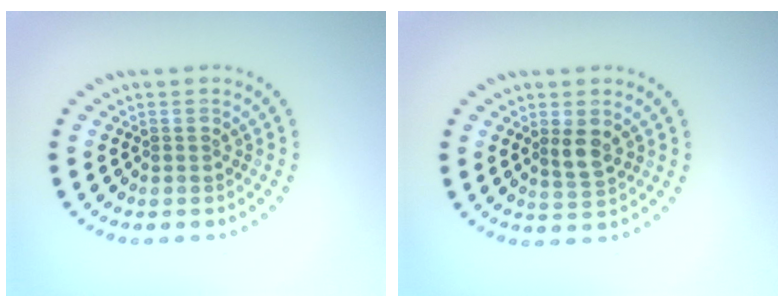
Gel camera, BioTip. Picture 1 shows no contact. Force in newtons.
{"total": 2.0, "press": 1.8, "slide": 0.9}